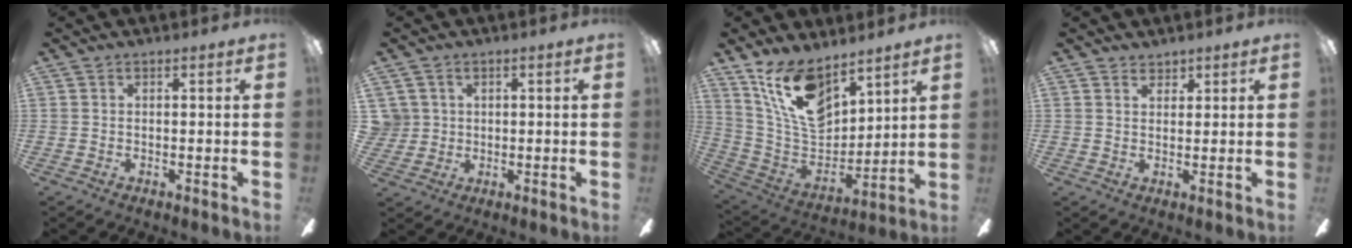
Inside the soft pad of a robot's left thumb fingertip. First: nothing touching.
{"total": 3.8, "force": [0.9, 3.7, 0.2], "torque": [-0.009, 0.008, 0.018]}
{"total": 16.8, "force": [11.2, 8.3, 9.3], "torque": [-0.201, -0.056, 0.211]}
{"total": 2.3, "force": [1.8, 1.3, 0.3], "torque": [0.000, -0.004, 0.034]}